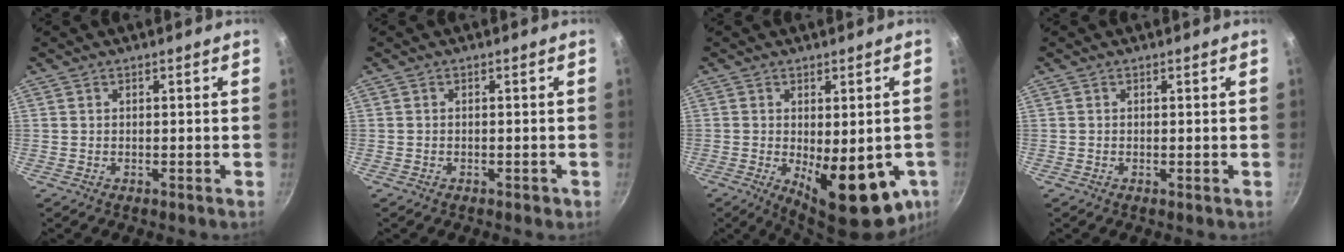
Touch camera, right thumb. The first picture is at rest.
{"total": 1.1, "force": [-0.6, 0.6, 0.6], "torque": [-0.009, 0.006, -0.004]}
{"total": 16.6, "force": [-4.2, 6.9, 14.5], "torque": [-0.163, -0.020, -0.040]}
{"total": 0.0}